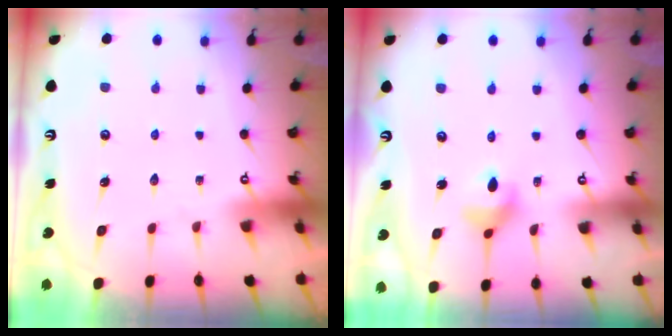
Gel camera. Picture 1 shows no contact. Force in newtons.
{"total": 6.5, "press": 6.1, "slide": 2.3}